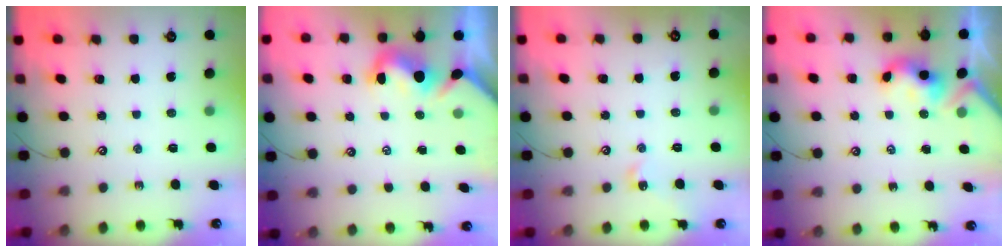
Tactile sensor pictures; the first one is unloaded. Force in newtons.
{"total": 1.4, "press": 1.1, "slide": 0.9}
{"total": 2.9, "press": 2.8, "slide": 0.5}
{"total": 3.6, "press": 3.6, "slide": 0.4}